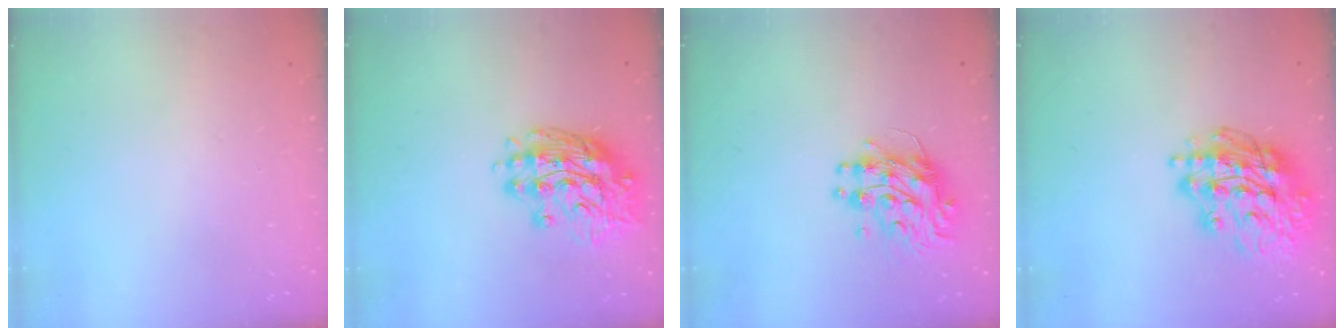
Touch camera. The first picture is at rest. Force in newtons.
{"total": 15.0, "press": 14.9, "slide": 1.4}
{"total": 10.4, "press": 10.4, "slide": 1.0}
{"total": 18.9, "press": 18.8, "slide": 2.2}